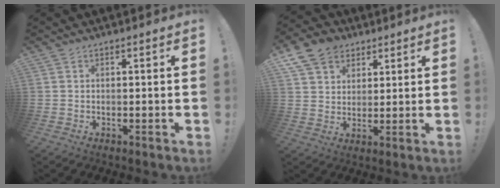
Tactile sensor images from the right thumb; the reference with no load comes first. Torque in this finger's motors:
{"motor_torque": [-0.03, 0.15, 0.14, -0.09, 0.18]}